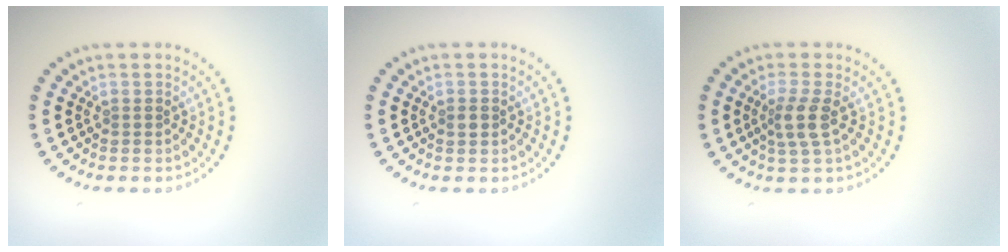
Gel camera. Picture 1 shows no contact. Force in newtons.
{"total": 1.1, "press": 1.1, "slide": 0.1}
{"total": 2.4, "press": 2.0, "slide": 1.4}